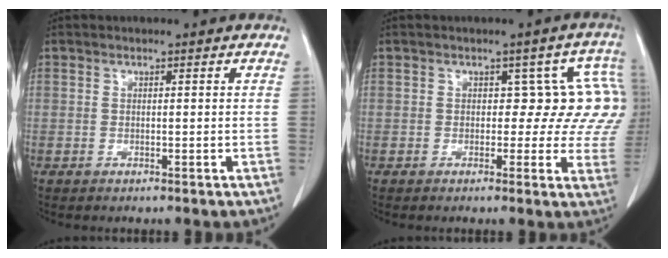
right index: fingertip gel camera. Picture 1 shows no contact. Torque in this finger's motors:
{"motor_torque": [0.09, 0.33, 0.06, 0.00]}